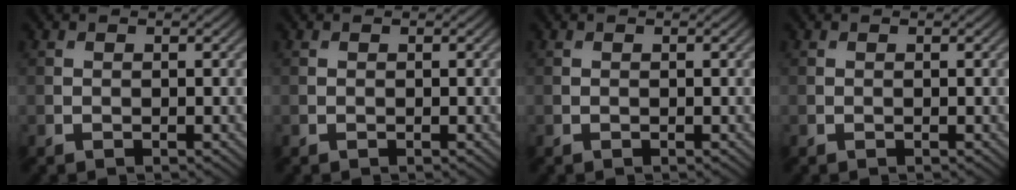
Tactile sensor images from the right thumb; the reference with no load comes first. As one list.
[{"total": 0.0}, {"total": 0.0}, {"total": 0.0}]